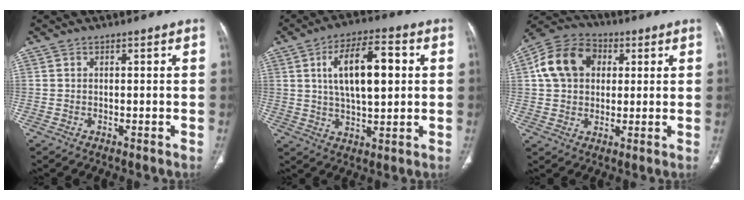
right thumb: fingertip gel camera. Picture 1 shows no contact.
{"total": 13.4, "force": [2.7, 5.8, 11.8], "torque": [-0.186, 0.003, 0.045]}
{"total": 12.9, "force": [3.0, 9.9, 7.8], "torque": [-0.128, 0.015, 0.042]}